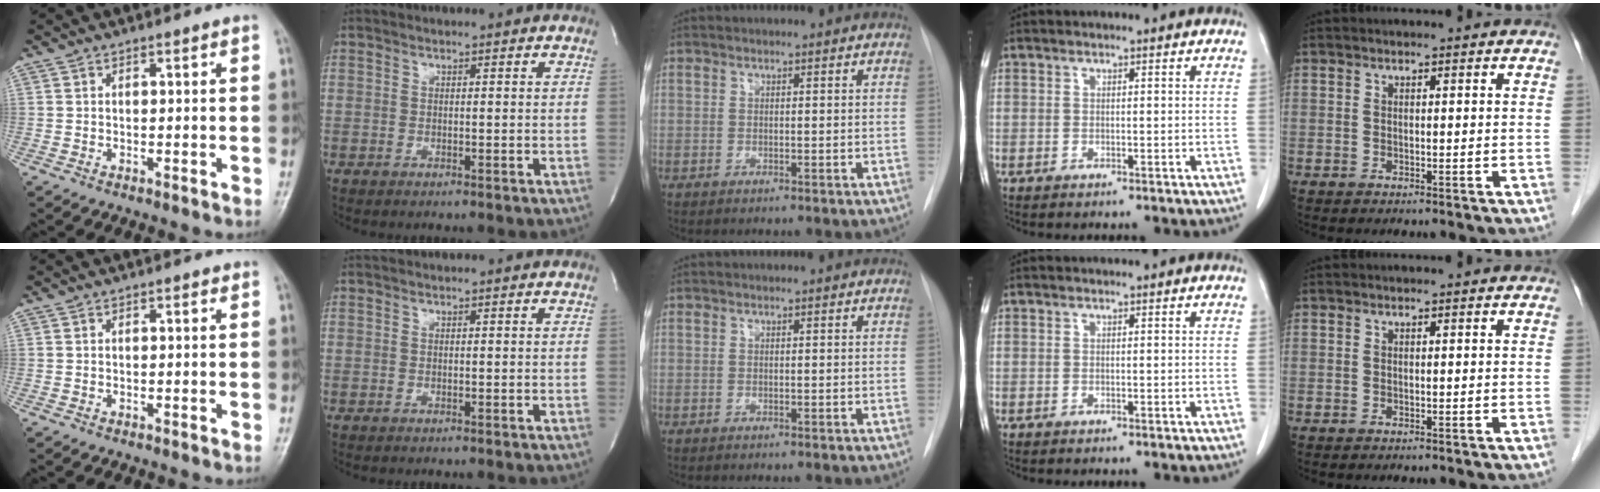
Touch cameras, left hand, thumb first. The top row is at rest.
{}